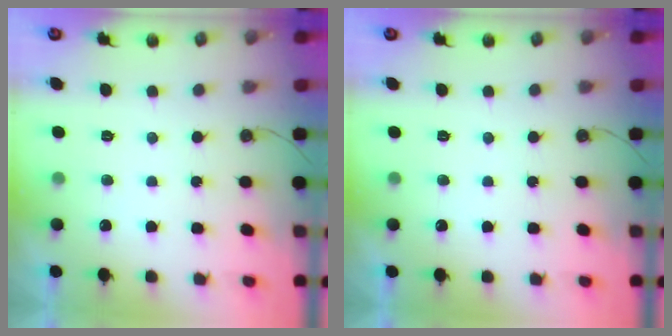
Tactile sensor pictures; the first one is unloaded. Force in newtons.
{"total": 0.0}